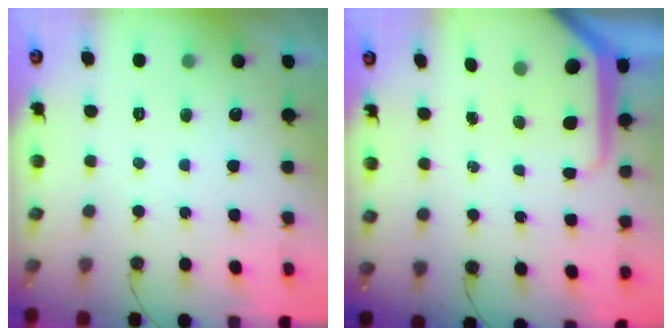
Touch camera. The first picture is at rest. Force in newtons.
{"total": 8.4, "press": 8.4, "slide": 0.7}